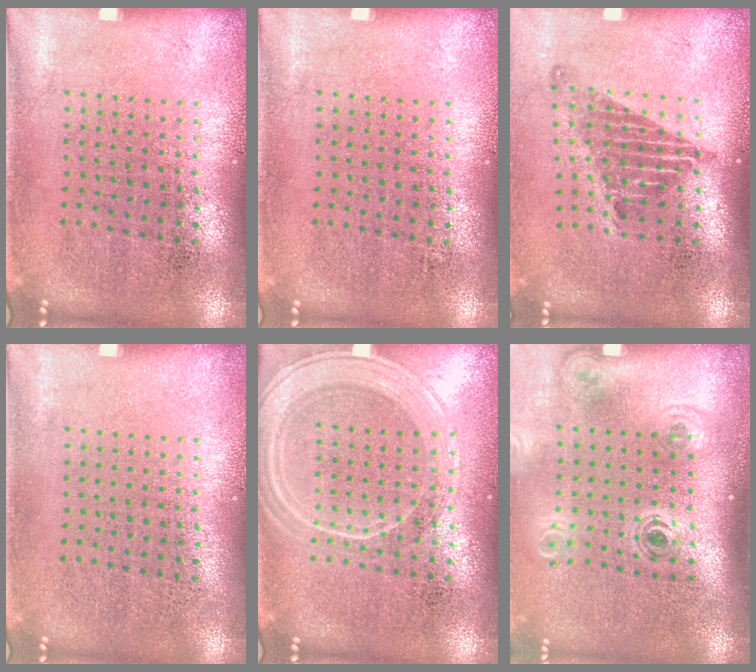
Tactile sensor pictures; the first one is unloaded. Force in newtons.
{"total": 0.0}
{"total": 1.3, "press": 1.0, "slide": 0.8}
{"total": 0.0}
{"total": 1.8, "press": 1.8, "slide": 0.2}
{"total": 1.8, "press": 1.2, "slide": 1.3}